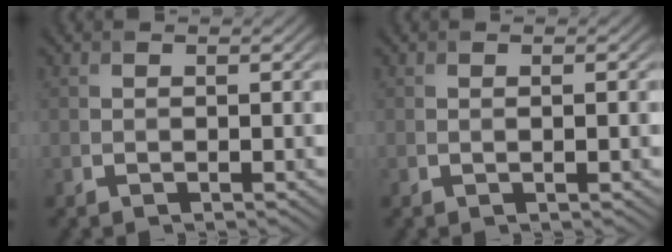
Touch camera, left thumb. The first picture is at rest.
{"total": 0.9, "force": [0.1, 0.2, 0.9], "torque": [-0.014, 0.002, -0.001]}